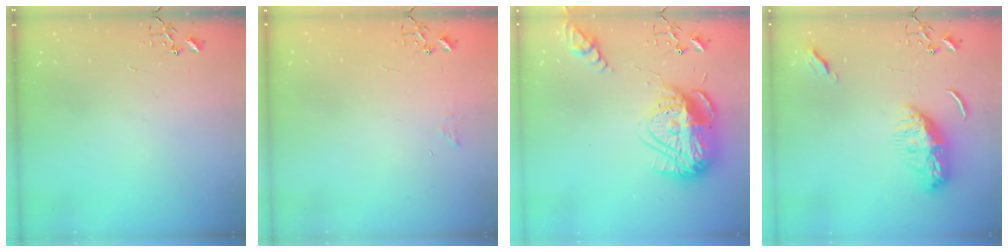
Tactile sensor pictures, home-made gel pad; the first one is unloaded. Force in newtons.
{"total": 6.3, "press": 6.3, "slide": 0.7}
{"total": 18.9, "press": 18.9, "slide": 1.6}
{"total": 10.4, "press": 10.3, "slide": 0.7}